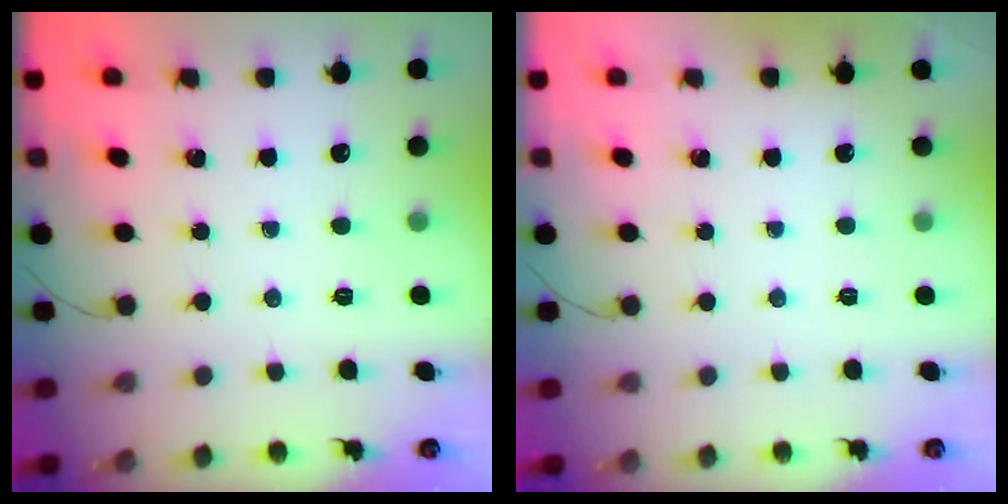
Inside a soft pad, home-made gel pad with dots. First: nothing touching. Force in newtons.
{"total": 1.9, "press": 1.9, "slide": 0.3}